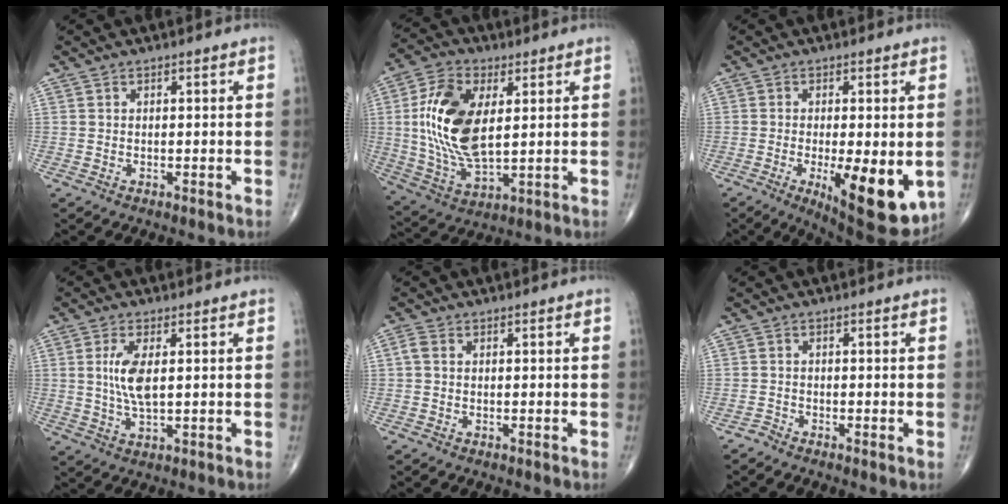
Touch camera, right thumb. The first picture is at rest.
{"total": 16.8, "force": [2.8, 8.6, 14.2], "torque": [-0.278, -0.011, 0.056]}
{"total": 14.4, "force": [-3.6, 4.8, 13.1], "torque": [-0.165, -0.023, -0.041]}
{"total": 6.4, "force": [1.1, 2.4, 5.8], "torque": [-0.127, -0.008, 0.024]}
{"total": 1.6, "force": [0.2, 1.1, 1.1], "torque": [-0.026, 0.009, 0.003]}
{"total": 0.9, "force": [-0.8, 0.3, 0.2], "torque": [0.000, -0.002, -0.023]}